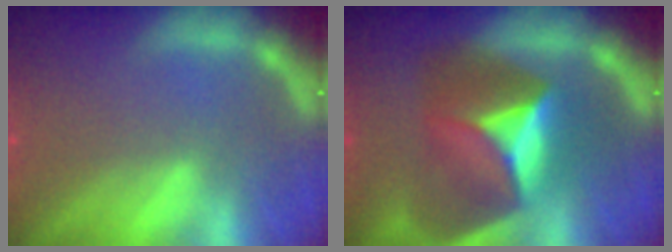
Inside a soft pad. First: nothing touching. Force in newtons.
{"total": 9.0}